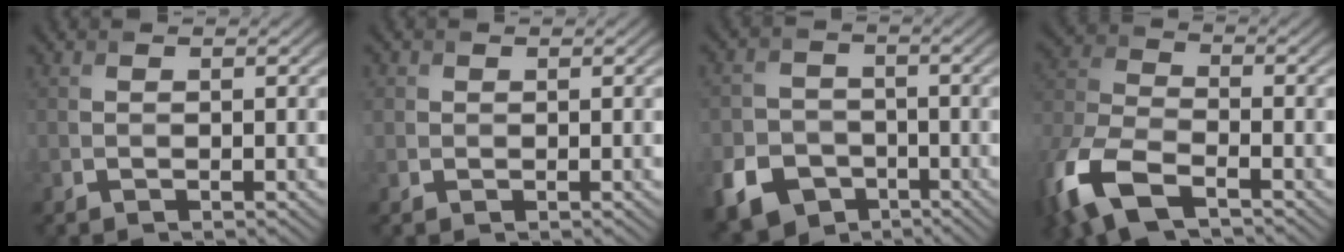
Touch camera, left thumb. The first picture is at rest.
{"total": 1.0, "force": [0.2, 1.0, -0.1], "torque": [0.003, 0.002, -0.001]}
{"total": 11.4, "force": [-6.2, 8.8, 3.7], "torque": [-0.094, -0.054, -0.113]}
{"total": 11.6, "force": [-6.4, 5.3, 8.1], "torque": [-0.204, -0.015, -0.138]}